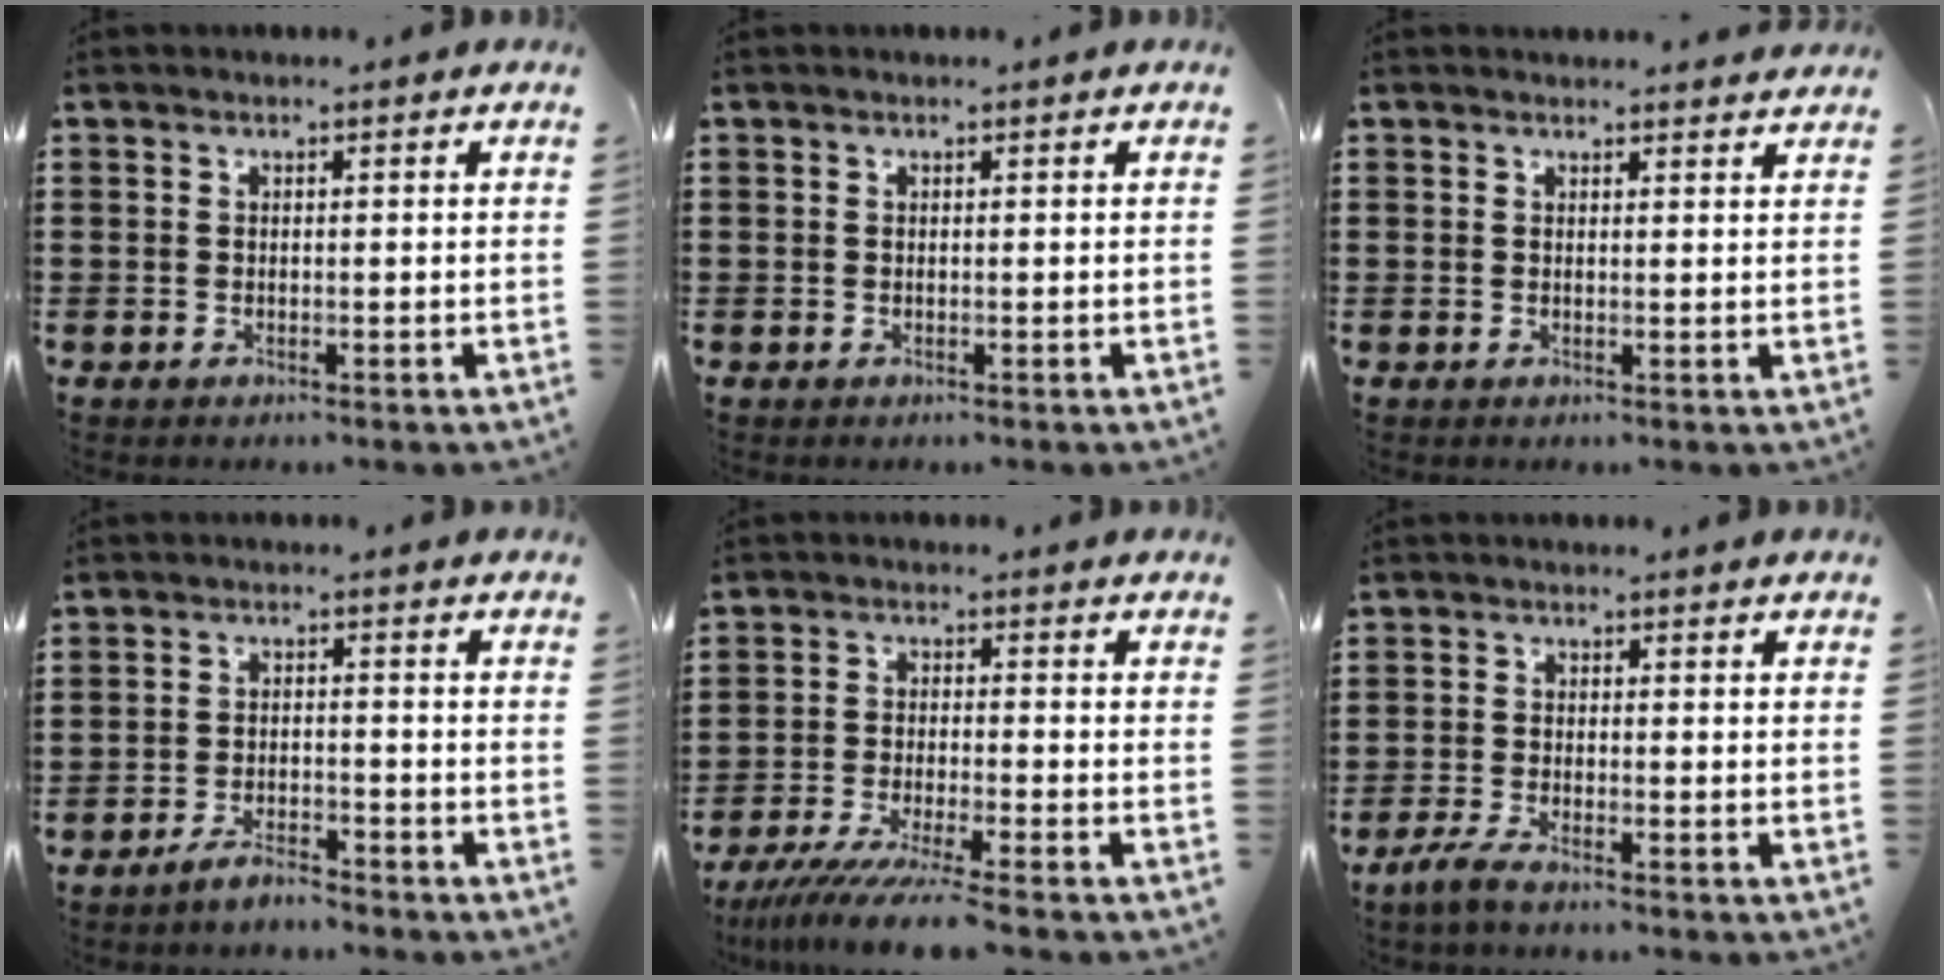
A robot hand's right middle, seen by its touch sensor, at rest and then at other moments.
{"total": 0.0}
{"total": 1.3, "force": [1.3, 0.2, -0.2], "torque": [0.007, -0.004, 0.024]}
{"total": 3.3, "force": [-3.0, 0.4, 1.2], "torque": [-0.027, 0.005, -0.061]}
{"total": 6.3, "force": [-5.6, -0.6, 2.9], "torque": [-0.064, -0.022, -0.110]}
{"total": 2.8, "force": [-2.2, 0.2, 1.7], "torque": [-0.042, -0.004, -0.046]}